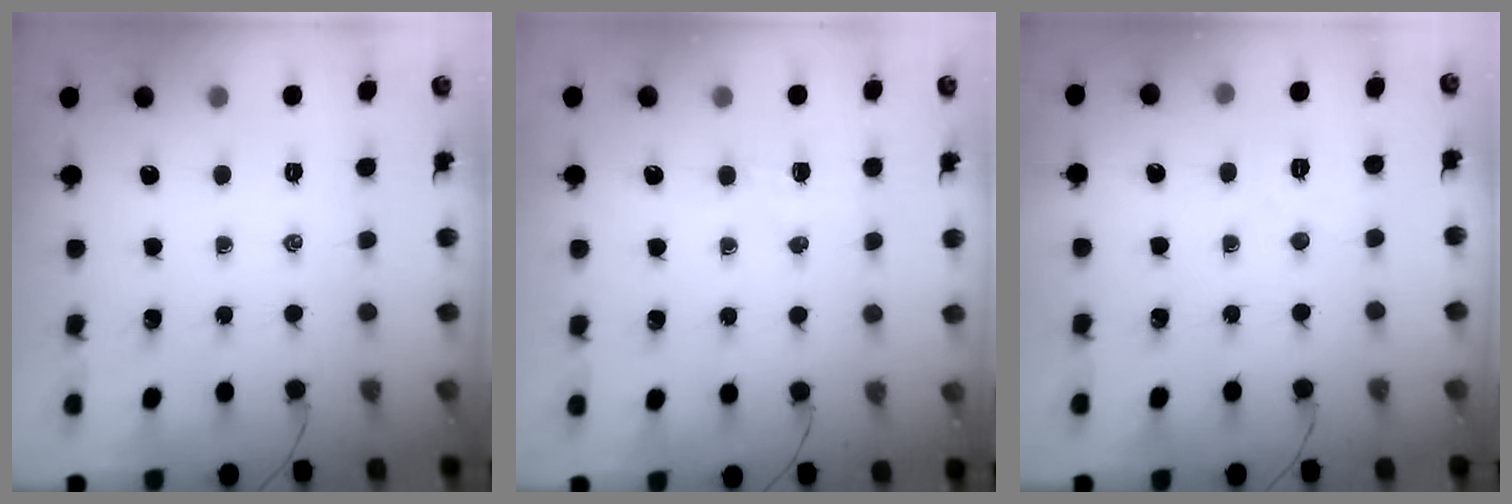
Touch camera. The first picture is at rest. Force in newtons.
{"total": 3.1, "press": 3.1, "slide": 0.6}
{"total": 3.3, "press": 3.2, "slide": 0.9}